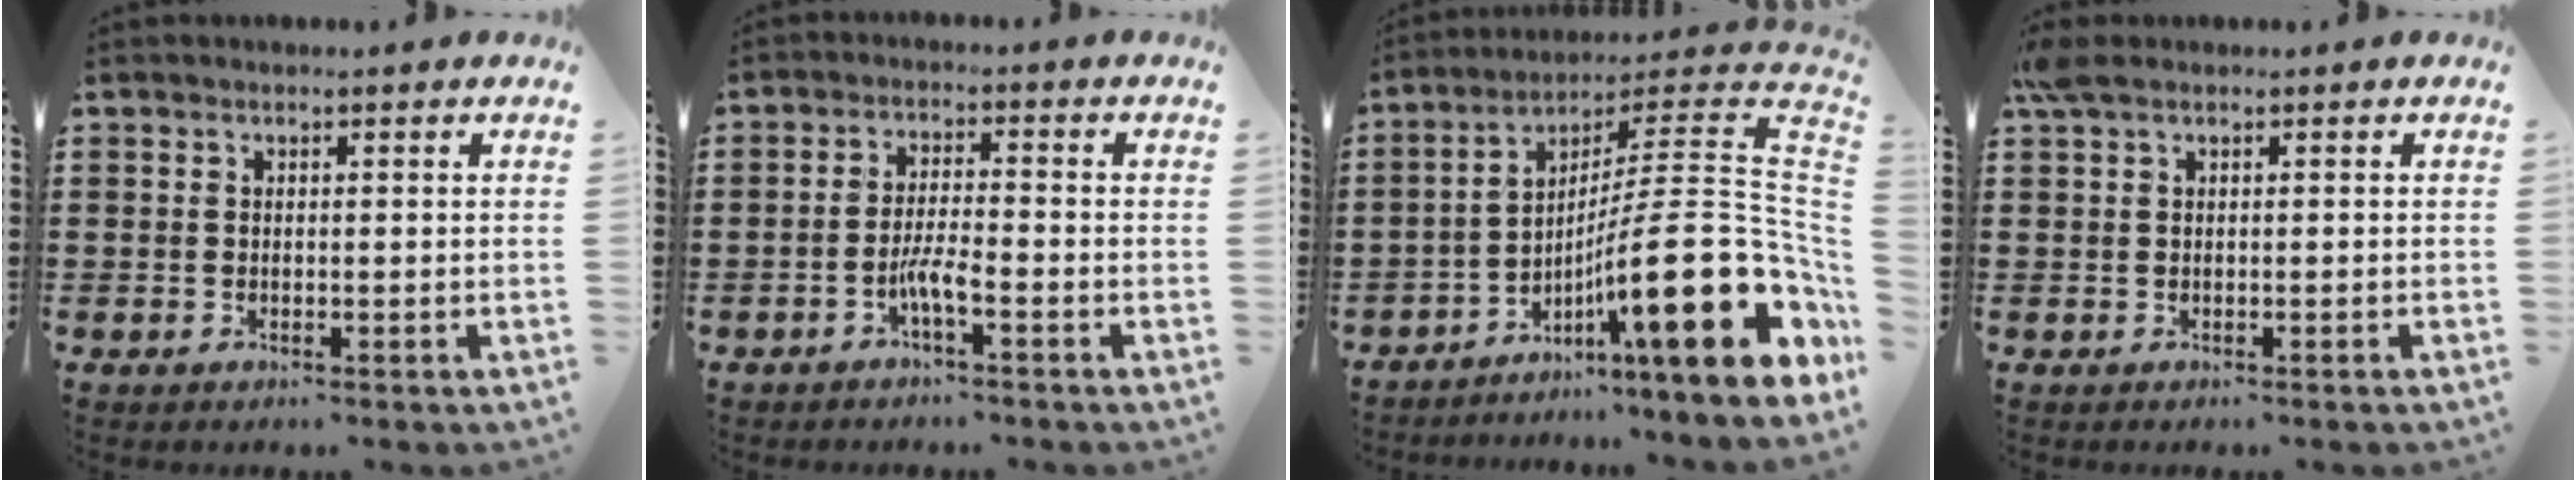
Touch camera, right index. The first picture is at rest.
{"total": 3.7, "force": [-1.9, 0.5, 3.1], "torque": [-0.068, -0.001, -0.039]}
{"total": 19.6, "force": [-6.1, 3.4, 18.3], "torque": [-0.291, -0.031, -0.109]}
{"total": 1.0, "force": [0.1, 0.2, 1.0], "torque": [-0.022, -0.003, 0.002]}